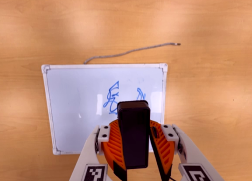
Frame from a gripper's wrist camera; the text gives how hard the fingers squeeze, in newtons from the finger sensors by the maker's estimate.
{"total": 10.0, "left": 10.3, "right": 9.6}